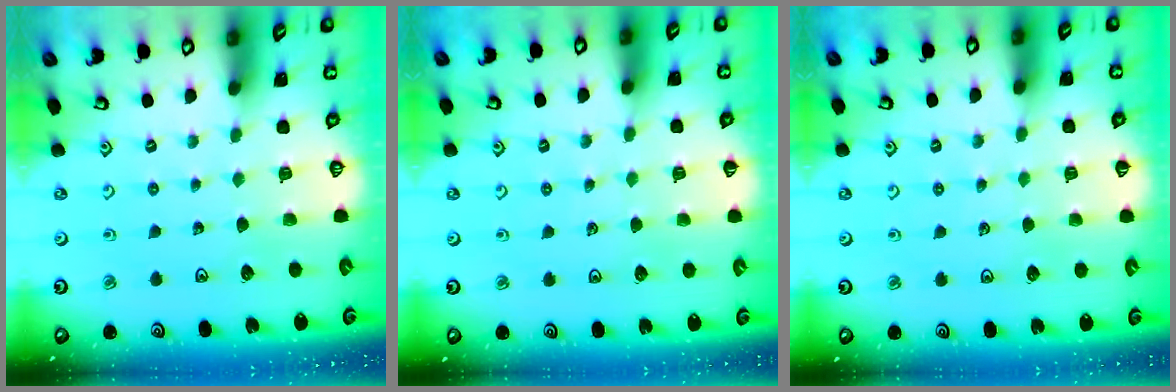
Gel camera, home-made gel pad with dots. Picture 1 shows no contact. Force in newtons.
{"total": 2.1, "press": 2.0, "slide": 0.5}
{"total": 2.1, "press": 2.0, "slide": 0.5}